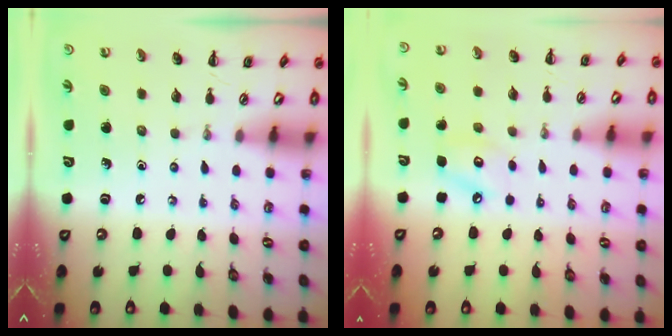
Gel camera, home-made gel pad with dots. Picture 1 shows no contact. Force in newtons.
{"total": 5.7, "press": 5.6, "slide": 0.8}